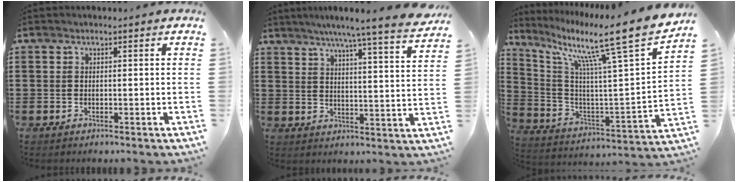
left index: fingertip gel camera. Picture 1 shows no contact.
{"total": 6.8, "force": [5.9, -1.3, 3.1], "torque": [-0.075, -0.045, 0.093]}
{"total": 13.0, "force": [9.4, 0.3, 9.0], "torque": [-0.171, -0.075, 0.134]}